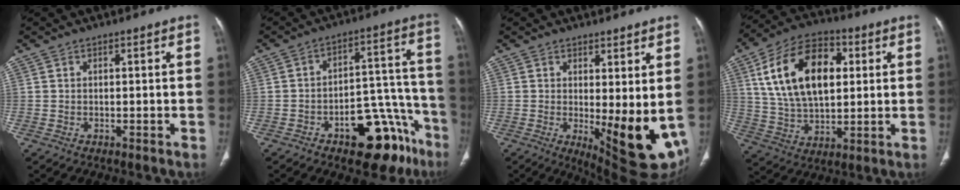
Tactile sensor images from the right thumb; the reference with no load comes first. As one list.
[{"total": 17.6, "force": [-10.0, 8.6, 11.6], "torque": [-0.083, 0.094, -0.134]}, {"total": 12.0, "force": [-0.4, 4.0, 11.3], "torque": [-0.144, -0.031, 0.008]}, {"total": 19.7, "force": [5.0, 11.7, 15.1], "torque": [-0.243, 0.006, 0.089]}]